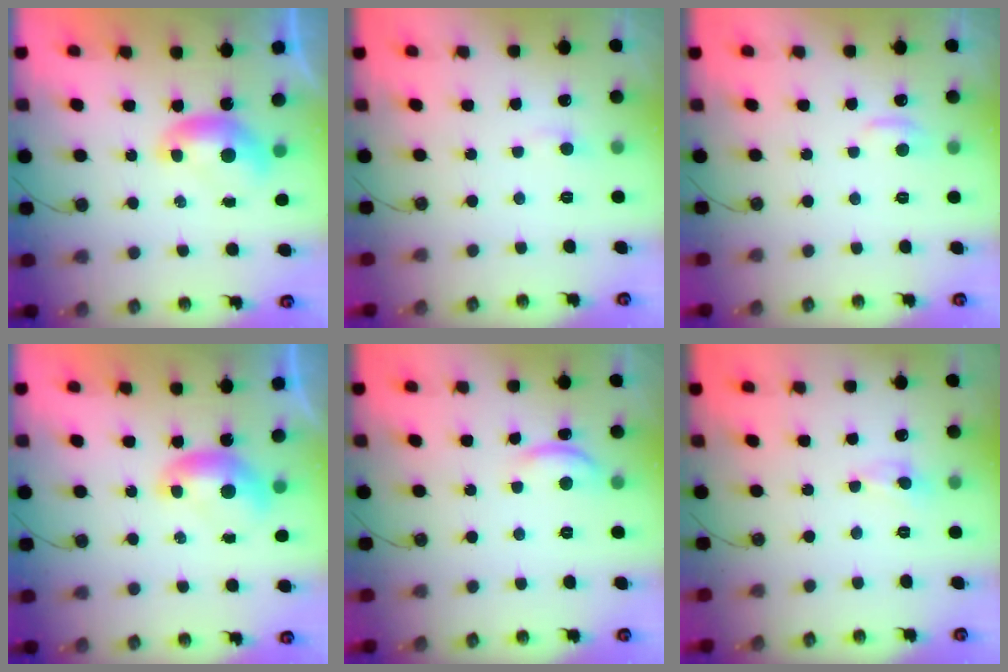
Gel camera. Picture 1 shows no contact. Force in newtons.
{"total": 0.9, "press": 0.8, "slide": 0.4}
{"total": 1.0, "press": 0.7, "slide": 0.7}
{"total": 0.0}
{"total": 2.7, "press": 2.6, "slide": 0.4}
{"total": 0.6, "press": 0.5, "slide": 0.4}